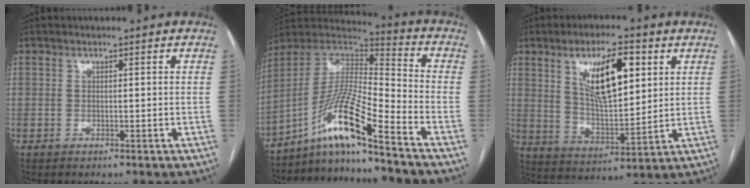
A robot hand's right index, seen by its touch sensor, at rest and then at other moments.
{"total": 13.5, "force": [-9.5, -0.2, 9.7], "torque": [-0.186, 0.012, -0.173]}
{"total": 12.6, "force": [5.1, 3.8, 10.9], "torque": [-0.194, 0.004, 0.095]}